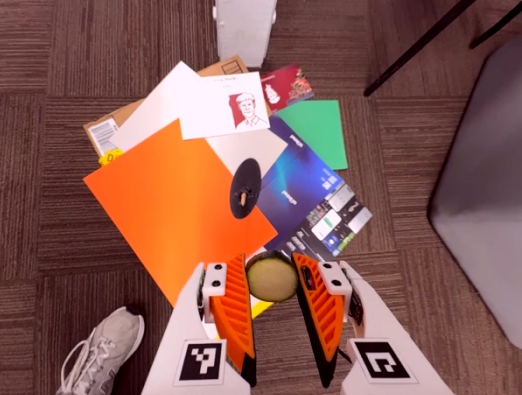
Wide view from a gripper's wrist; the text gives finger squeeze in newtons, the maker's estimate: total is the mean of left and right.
{"total": 7.8, "left": 7.9, "right": 7.7}